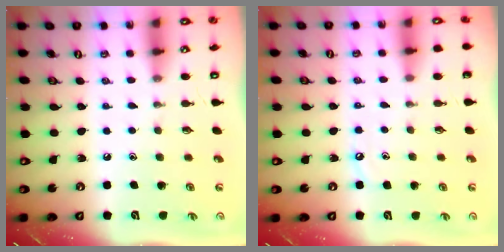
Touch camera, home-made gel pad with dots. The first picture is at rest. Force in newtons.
{"total": 3.6, "press": 3.5, "slide": 0.5}